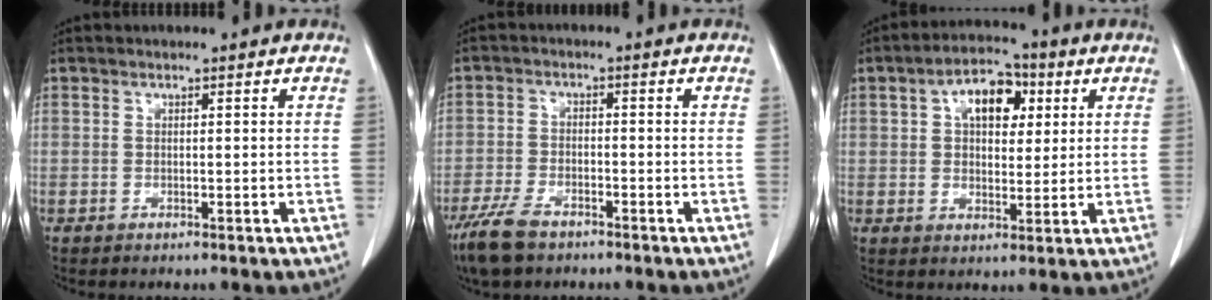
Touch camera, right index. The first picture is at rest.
{"total": 6.1, "force": [-4.4, 2.5, 3.3], "torque": [-0.075, -0.006, -0.078]}
{"total": 8.4, "force": [2.8, 4.7, 6.4], "torque": [-0.105, 0.024, 0.044]}